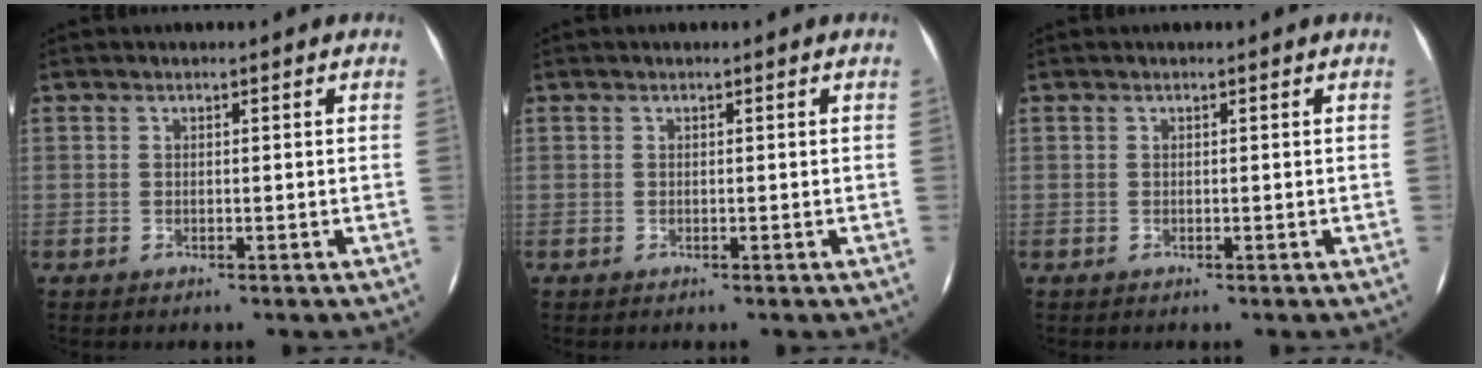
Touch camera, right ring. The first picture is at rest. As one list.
[{"total": 0.0}, {"total": 0.0}]